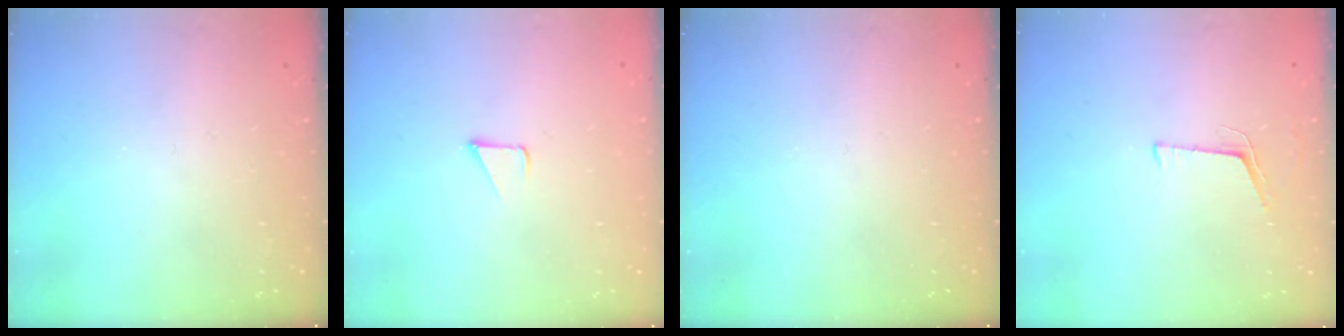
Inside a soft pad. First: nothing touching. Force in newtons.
{"total": 1.7, "press": 1.7, "slide": 0.1}
{"total": 0.0}
{"total": 4.2, "press": 3.5, "slide": 2.3}